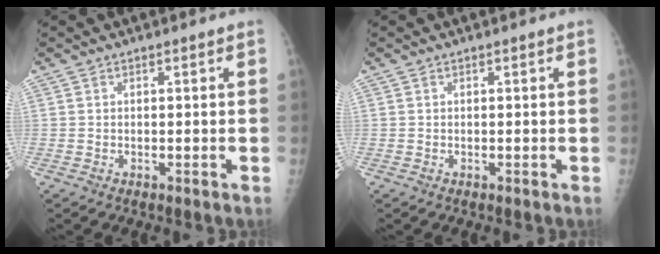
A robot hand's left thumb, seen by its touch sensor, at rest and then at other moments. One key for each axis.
{"total": 0.0}